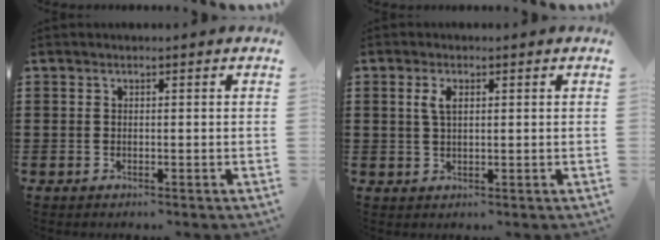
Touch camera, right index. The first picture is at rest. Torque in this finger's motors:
{"motor_torque": [0.34, -0.32, 0.39, 0.11]}